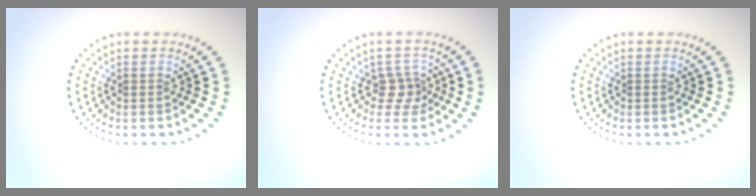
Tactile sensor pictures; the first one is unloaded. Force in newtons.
{"total": 2.0, "press": 1.6, "slide": 1.3}
{"total": 0.0}